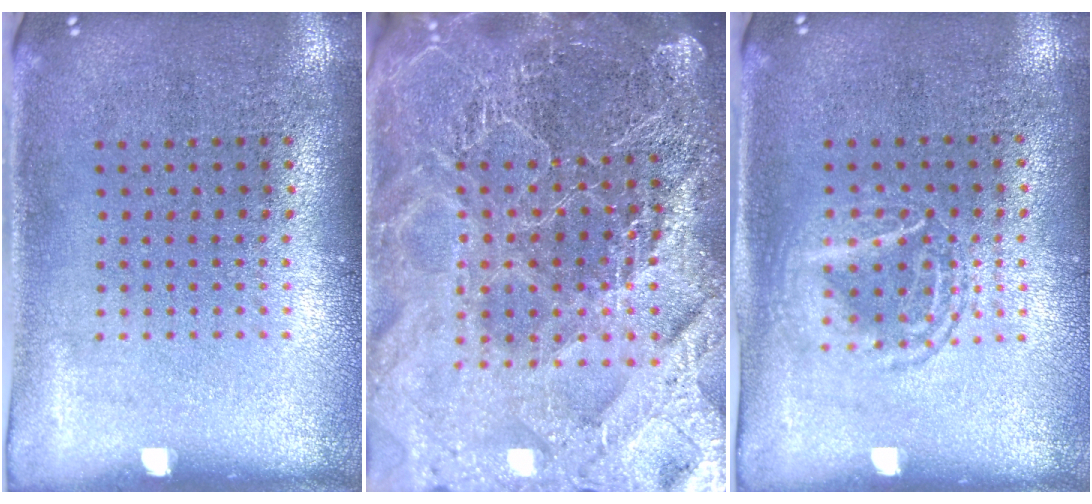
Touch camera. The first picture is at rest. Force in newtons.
{"total": 5.9, "press": 5.2, "slide": 2.8}
{"total": 1.3, "press": 1.2, "slide": 0.5}